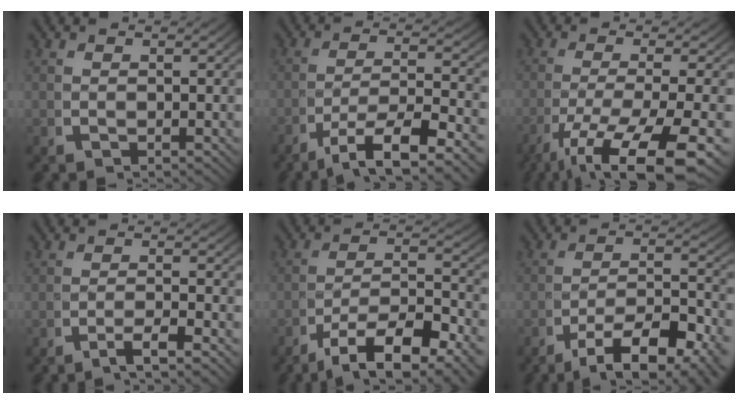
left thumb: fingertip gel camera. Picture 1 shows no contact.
{"total": 7.2, "force": [-2.8, 3.2, 5.8], "torque": [-0.101, -0.019, -0.036]}
{"total": 11.4, "force": [-5.2, 5.0, 8.9], "torque": [-0.171, -0.043, -0.053]}
{"total": 2.6, "force": [-1.6, 0.2, 2.1], "torque": [-0.037, 0.002, -0.034]}
{"total": 9.0, "force": [-3.2, 4.6, 7.0], "torque": [-0.127, -0.029, -0.040]}
{"total": 9.4, "force": [-3.7, 4.8, 7.1], "torque": [-0.130, -0.034, -0.046]}